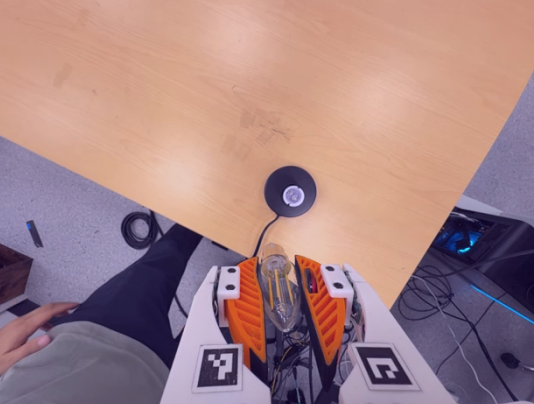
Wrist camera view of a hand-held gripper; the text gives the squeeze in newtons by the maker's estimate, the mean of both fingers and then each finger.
{"total": 19.9, "left": 21.4, "right": 18.4}